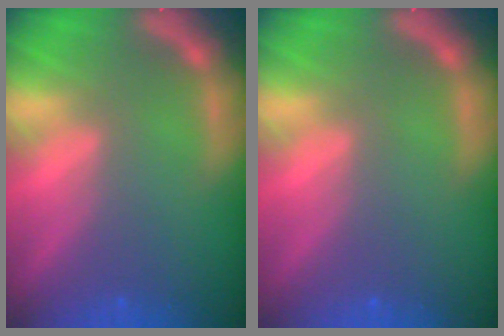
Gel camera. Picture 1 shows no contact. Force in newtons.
{"total": 0.0}